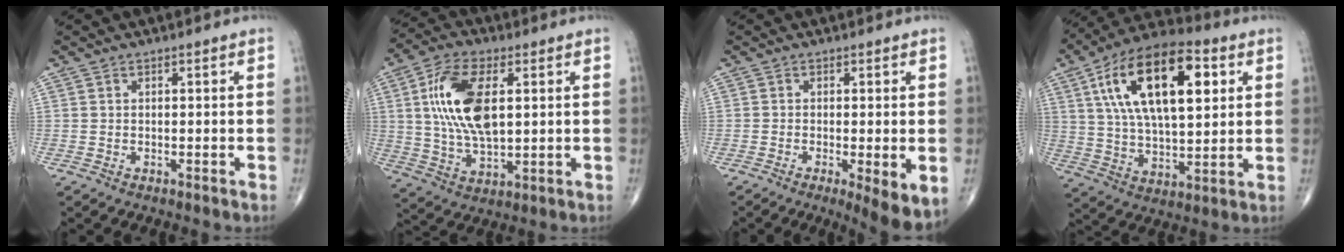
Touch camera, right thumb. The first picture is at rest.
{"total": 15.0, "force": [3.0, 7.3, 12.7], "torque": [-0.244, -0.006, 0.058]}
{"total": 6.6, "force": [-1.8, 1.4, 6.1], "torque": [-0.096, -0.021, -0.030]}
{"total": 22.4, "force": [7.1, 10.4, 18.6], "torque": [-0.305, -0.003, 0.113]}